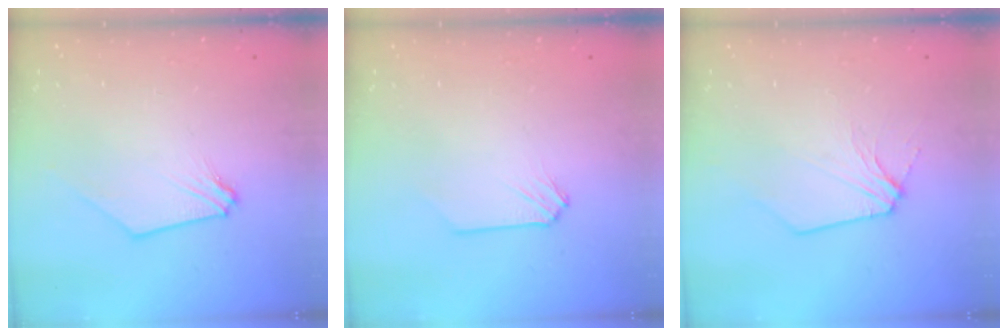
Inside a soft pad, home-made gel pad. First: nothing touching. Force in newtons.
{"total": 0.0}
{"total": 3.9, "press": 3.9, "slide": 0.4}